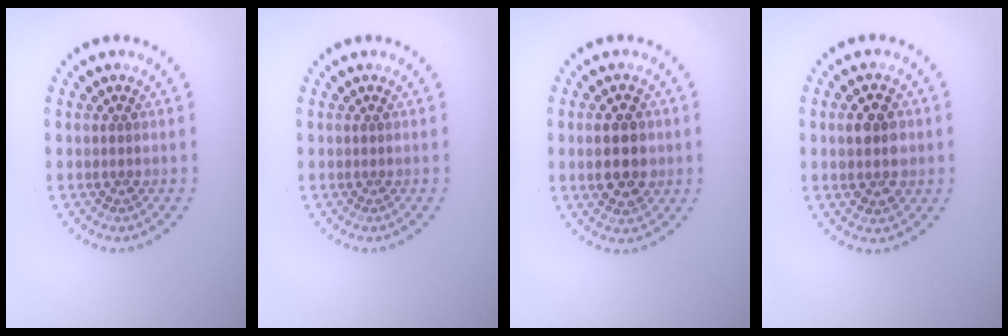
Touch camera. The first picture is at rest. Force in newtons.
{"total": 0.0}
{"total": 4.2, "press": 4.2, "slide": 0.1}
{"total": 3.6, "press": 3.5, "slide": 0.3}